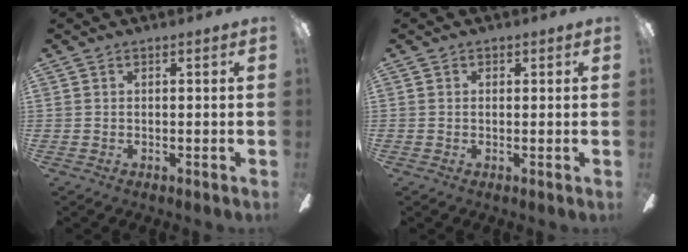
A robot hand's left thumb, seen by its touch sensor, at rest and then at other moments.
{"total": 0.8, "force": [0.3, 0.7, 0.2], "torque": [0.003, 0.000, 0.004]}